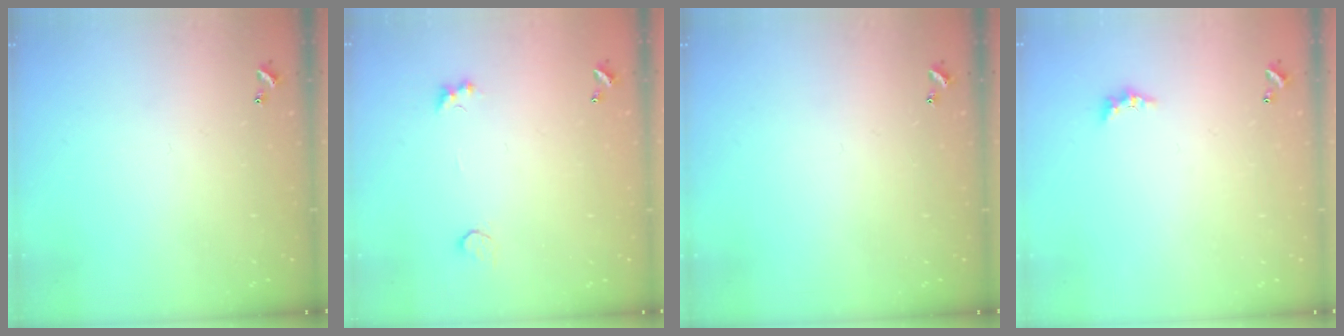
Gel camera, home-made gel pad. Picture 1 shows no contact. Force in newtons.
{"total": 1.4, "press": 1.1, "slide": 0.9}
{"total": 0.0}
{"total": 2.2, "press": 2.2, "slide": 0.6}